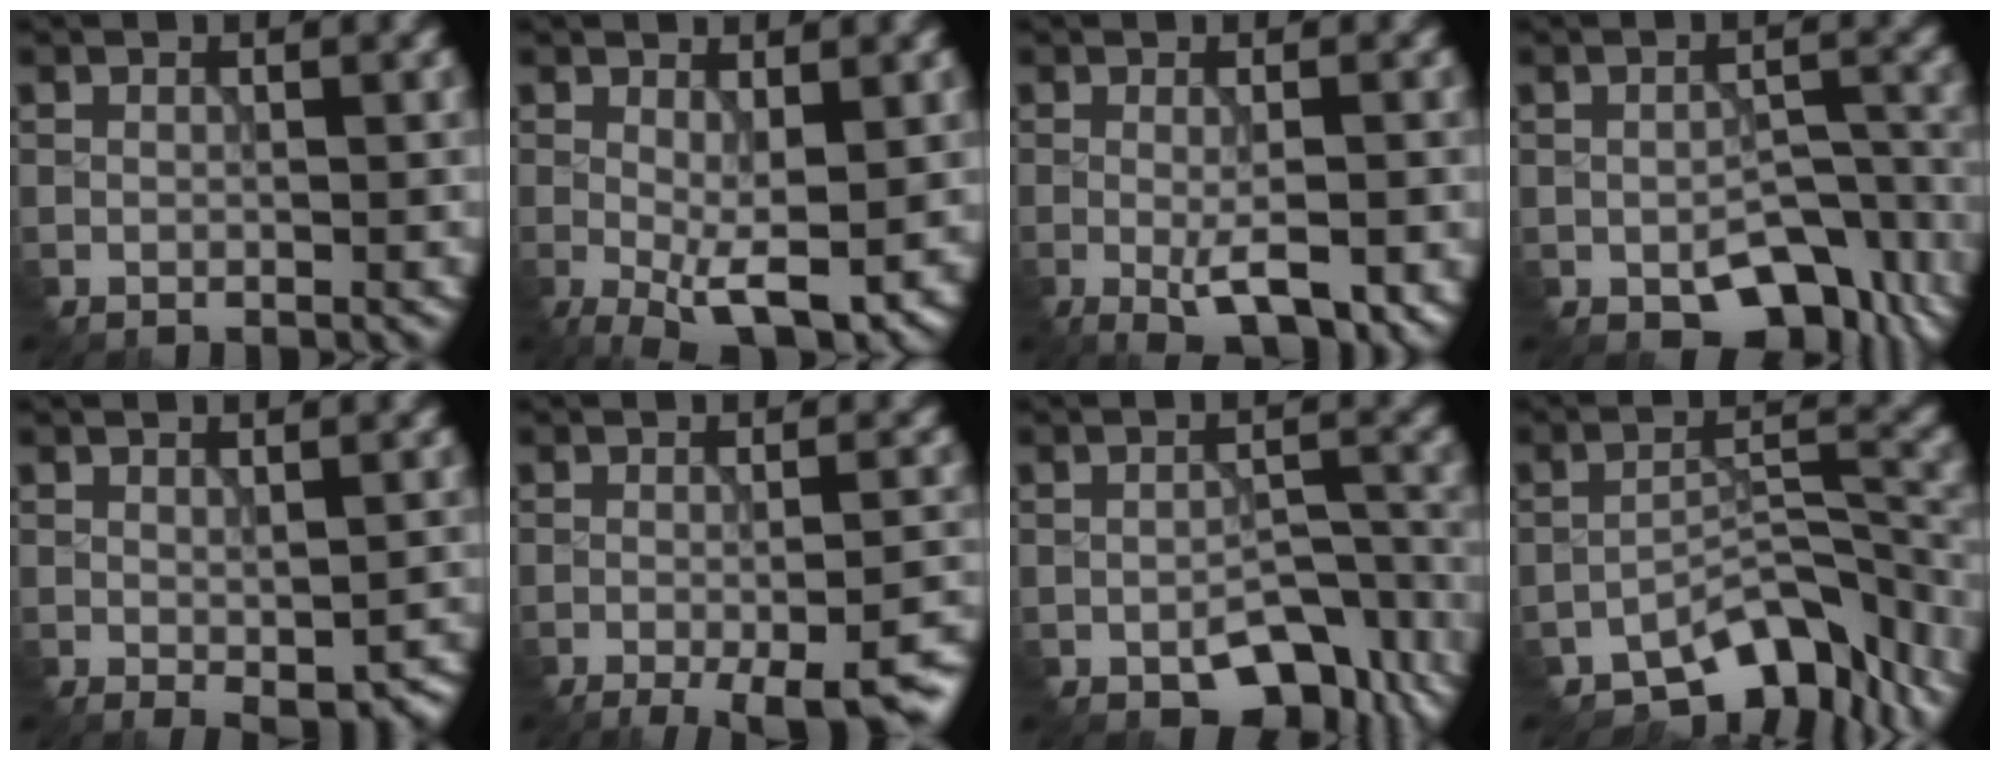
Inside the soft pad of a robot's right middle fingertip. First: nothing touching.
{"total": 7.1, "force": [-1.5, 2.7, 6.4], "torque": [-0.110, -0.025, -0.009]}
{"total": 5.0, "force": [-1.5, 1.4, 4.5], "torque": [-0.076, -0.010, -0.020]}
{"total": 6.7, "force": [-3.7, 3.8, 4.1], "torque": [-0.055, -0.020, -0.042]}
{"total": 3.1, "force": [-0.9, 1.4, 2.6], "torque": [-0.038, -0.013, -0.004]}
{"total": 8.5, "force": [-4.5, 2.5, 6.8], "torque": [-0.093, -0.014, -0.055]}
{"total": 6.2, "force": [-3.9, 3.2, 3.5], "torque": [-0.043, -0.012, -0.050]}
{"total": 7.7, "force": [-6.0, 3.1, 3.6], "torque": [-0.040, -0.004, -0.103]}